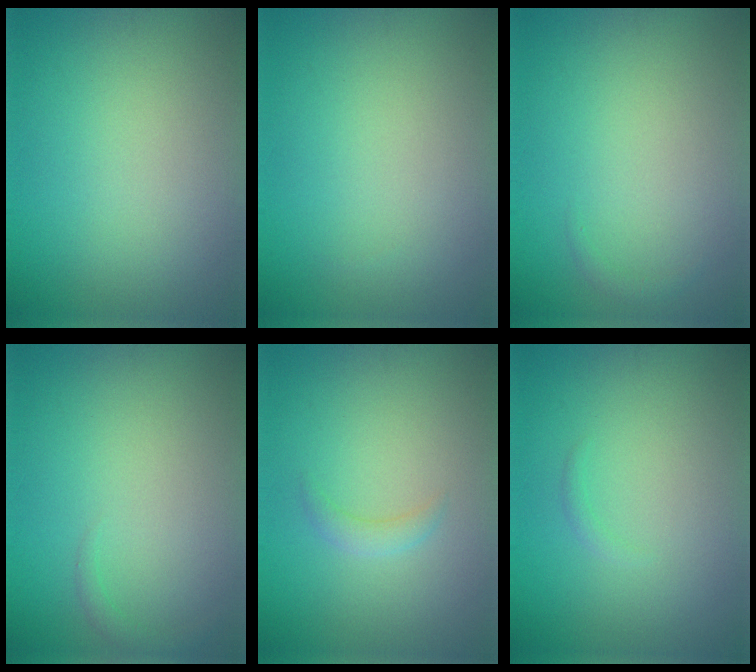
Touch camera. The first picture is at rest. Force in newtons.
{"total": 0.0}
{"total": 0.5, "press": 0.5, "slide": 0.1}
{"total": 0.8, "press": 0.8, "slide": 0.1}
{"total": 1.2, "press": 1.2, "slide": 0.1}
{"total": 0.5, "press": 0.5, "slide": 0.1}